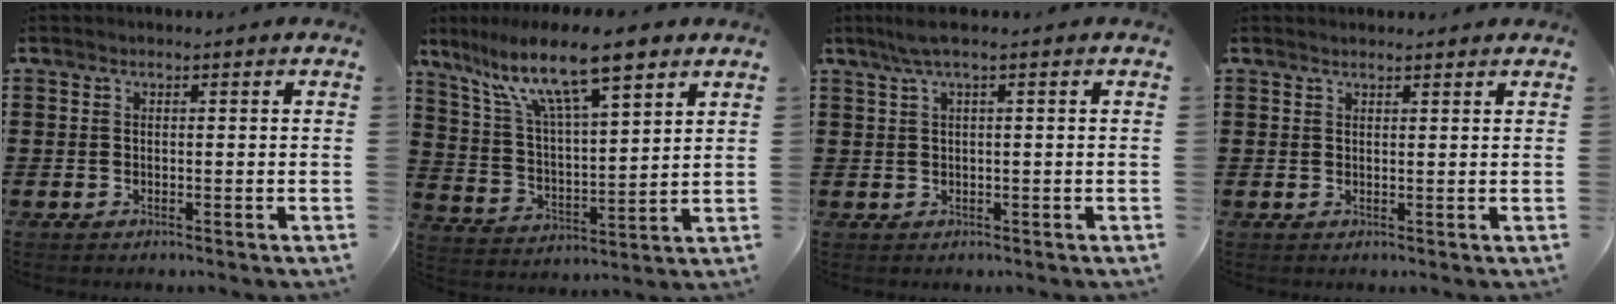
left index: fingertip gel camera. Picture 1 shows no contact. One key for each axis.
{"total": 12.4, "fx": 8.7, "fy": 2.6, "fz": 8.5, "tx": -0.189, "ty": -0.026, "tz": 0.149}
{"total": 2.3, "fx": 0.7, "fy": 0.0, "fz": 2.2, "tx": -0.041, "ty": 0.000, "tz": 0.012}
{"total": 1.1, "fx": 1.1, "fy": 0.0, "fz": 0.3, "tx": -0.008, "ty": 0.000, "tz": 0.021}